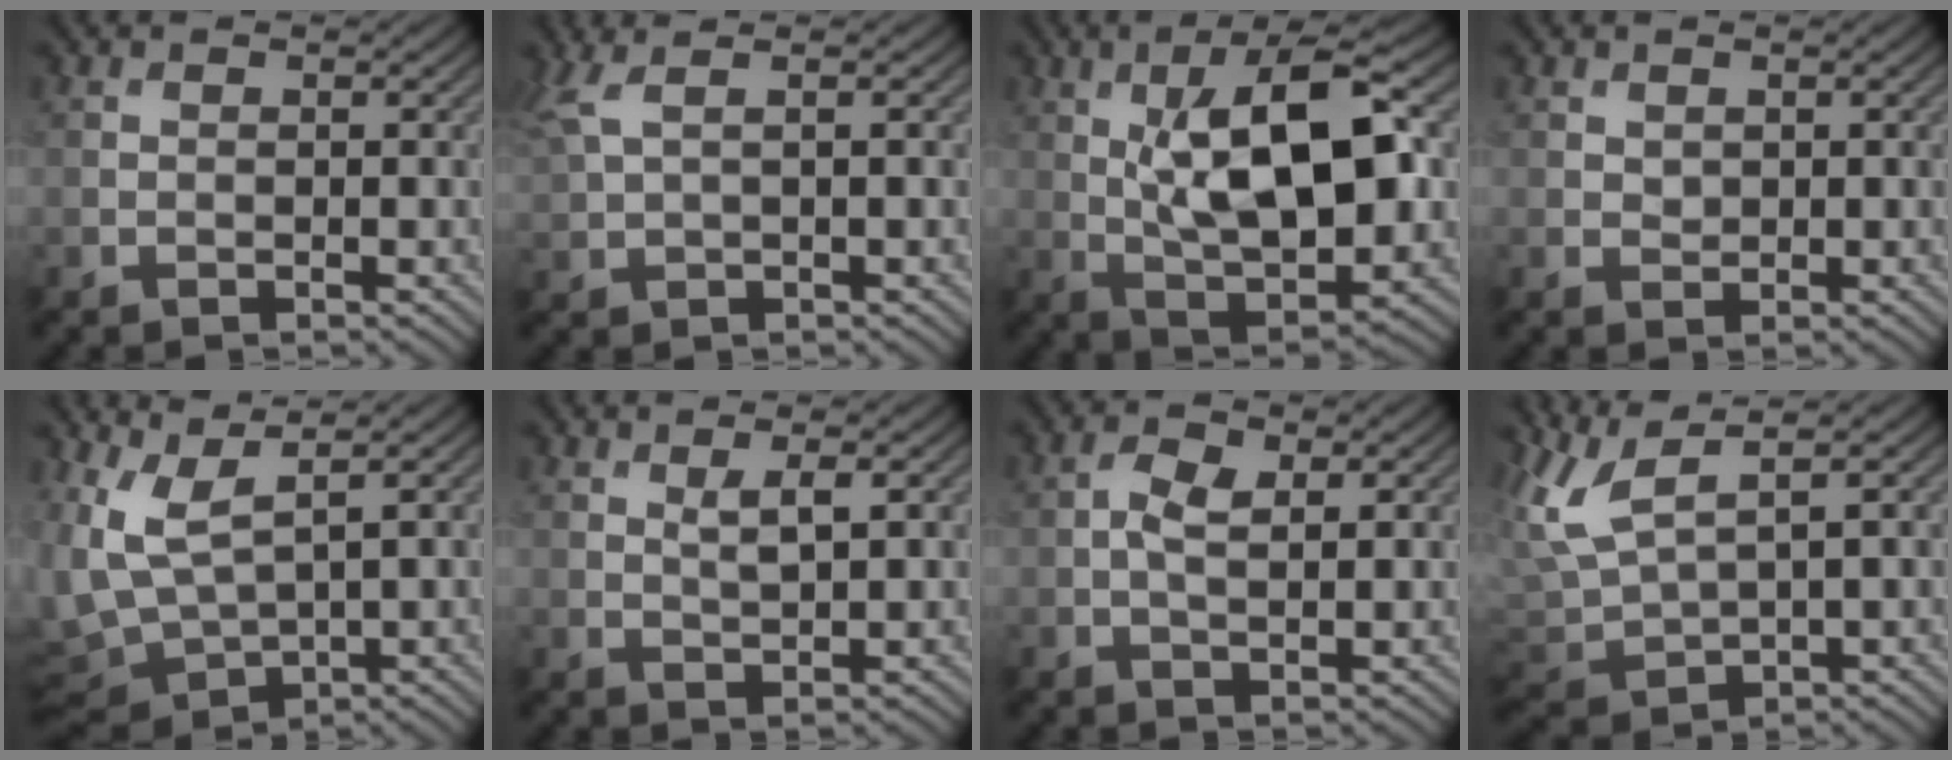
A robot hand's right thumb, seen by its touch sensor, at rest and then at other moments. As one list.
[{"total": 3.7, "force": [1.8, 0.9, 3.1], "torque": [-0.083, 0.017, 0.040]}, {"total": 13.9, "force": [2.4, 5.5, 12.6], "torque": [-0.219, 0.004, 0.037]}, {"total": 0.8, "force": [0.5, 0.5, 0.3], "torque": [-0.008, -0.003, 0.013]}, {"total": 7.9, "force": [2.3, 3.4, 6.7], "torque": [-0.179, -0.011, 0.047]}, {"total": 2.4, "force": [1.1, 0.6, 2.1], "torque": [-0.042, -0.002, 0.023]}, {"total": 3.0, "force": [0.5, 1.4, 2.6], "torque": [-0.056, 0.000, 0.008]}, {"total": 6.7, "force": [3.7, 2.0, 5.2], "torque": [-0.136, 0.011, 0.076]}]